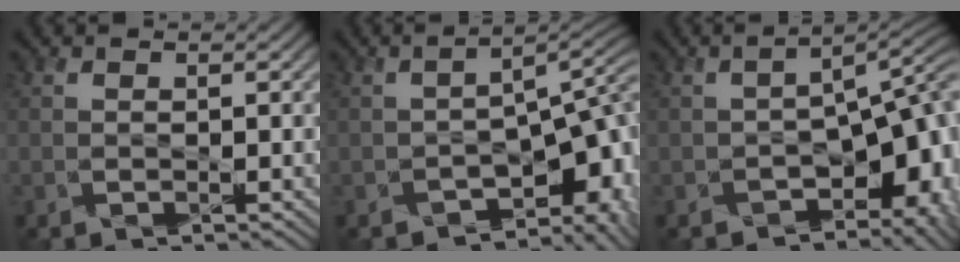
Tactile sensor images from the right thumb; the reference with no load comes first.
{"total": 8.5, "force": [-5.2, 3.6, 5.7], "torque": [-0.069, -0.020, -0.065]}
{"total": 8.3, "force": [-4.5, 3.7, 5.9], "torque": [-0.072, -0.012, -0.062]}